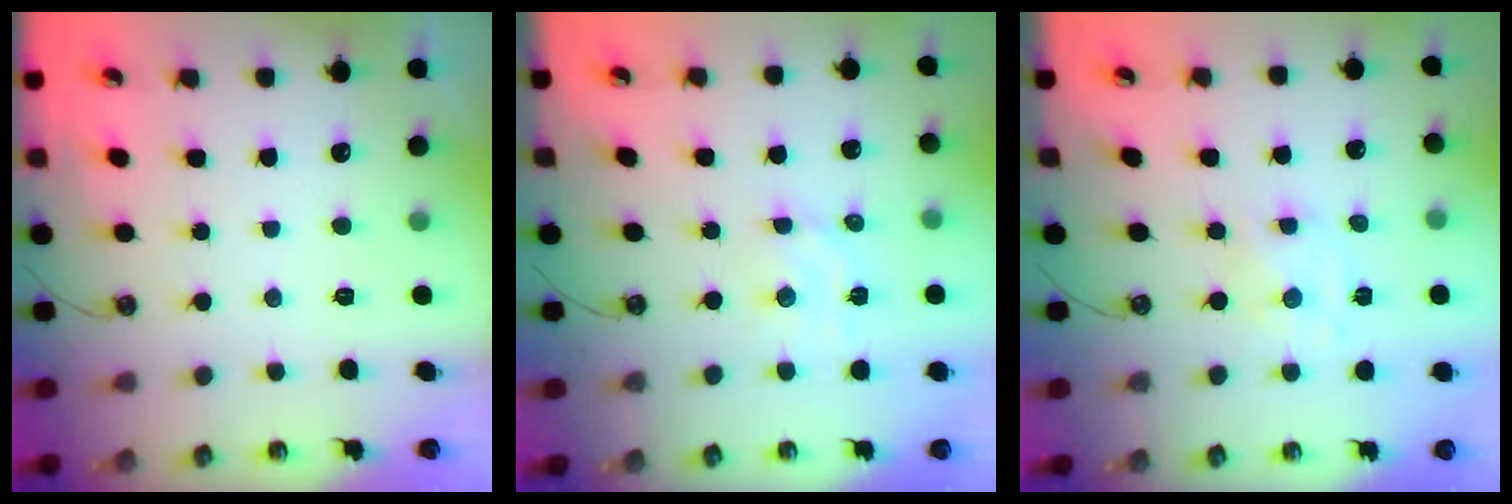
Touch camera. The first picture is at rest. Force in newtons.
{"total": 5.4, "press": 5.4, "slide": 0.3}
{"total": 1.0, "press": 1.0, "slide": 0.2}